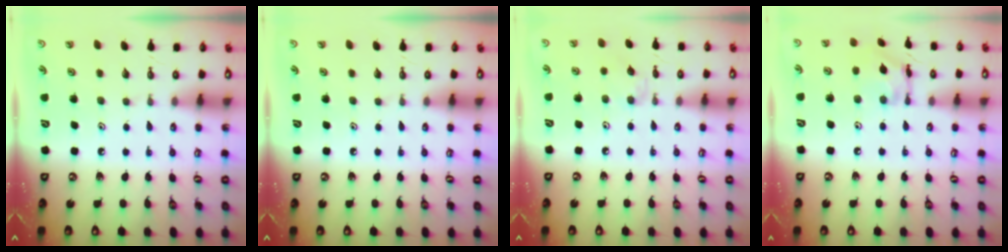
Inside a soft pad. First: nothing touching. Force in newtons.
{"total": 0.0}
{"total": 5.6, "press": 5.6, "slide": 0.6}
{"total": 11.8, "press": 11.8, "slide": 0.9}